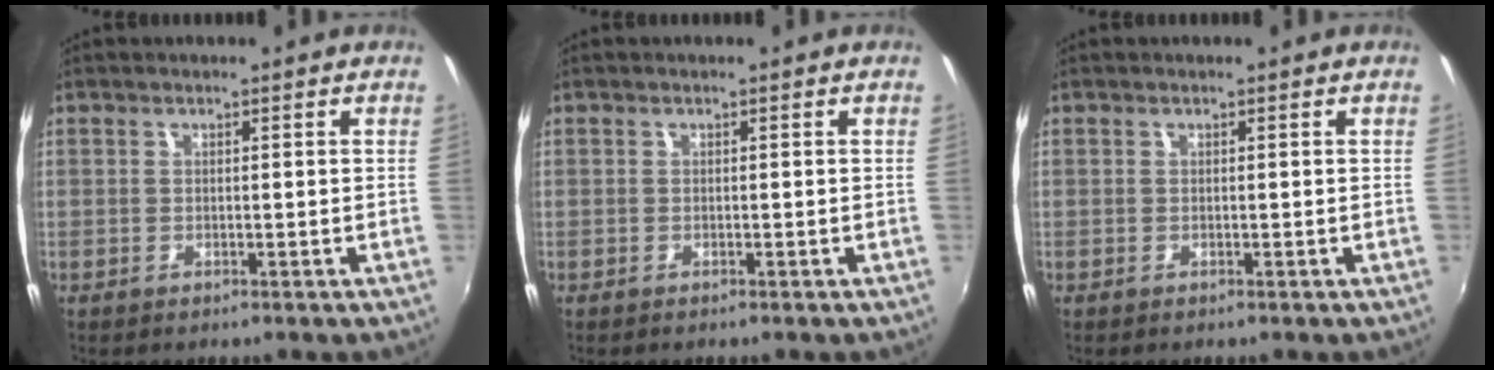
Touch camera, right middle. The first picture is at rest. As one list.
[{"total": 0.0}, {"total": 0.0}]